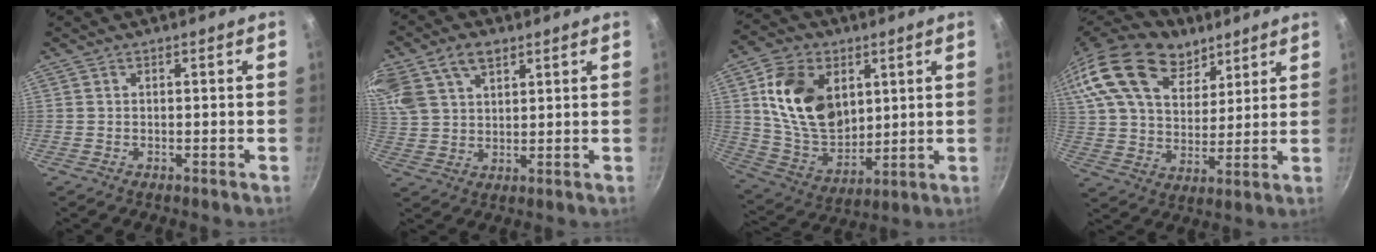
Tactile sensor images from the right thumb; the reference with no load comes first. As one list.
[{"total": 16.3, "force": [8.3, 10.7, 9.0], "torque": [-0.208, 0.026, 0.164]}, {"total": 18.6, "force": [5.1, 13.0, 12.4], "torque": [-0.188, -0.020, 0.106]}, {"total": 27.5, "force": [16.1, 16.8, 14.7], "torque": [-0.295, -0.004, 0.287]}]